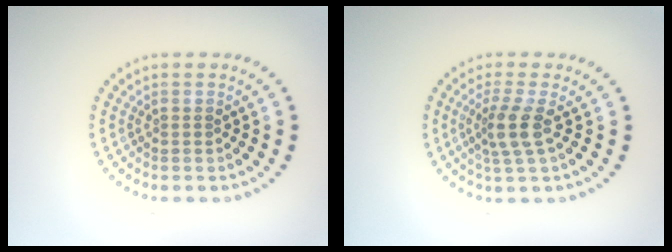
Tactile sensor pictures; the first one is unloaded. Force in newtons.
{"total": 2.7, "press": 2.0, "slide": 1.8}